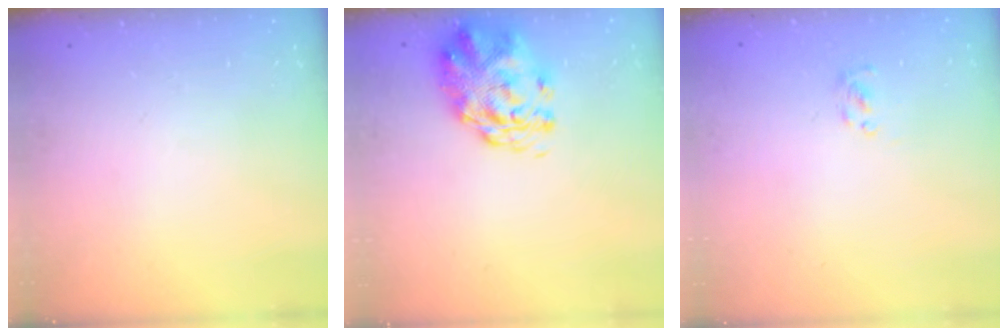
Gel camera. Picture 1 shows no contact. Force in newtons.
{"total": 3.0, "press": 2.8, "slide": 1.1}
{"total": 1.4, "press": 1.0, "slide": 0.9}